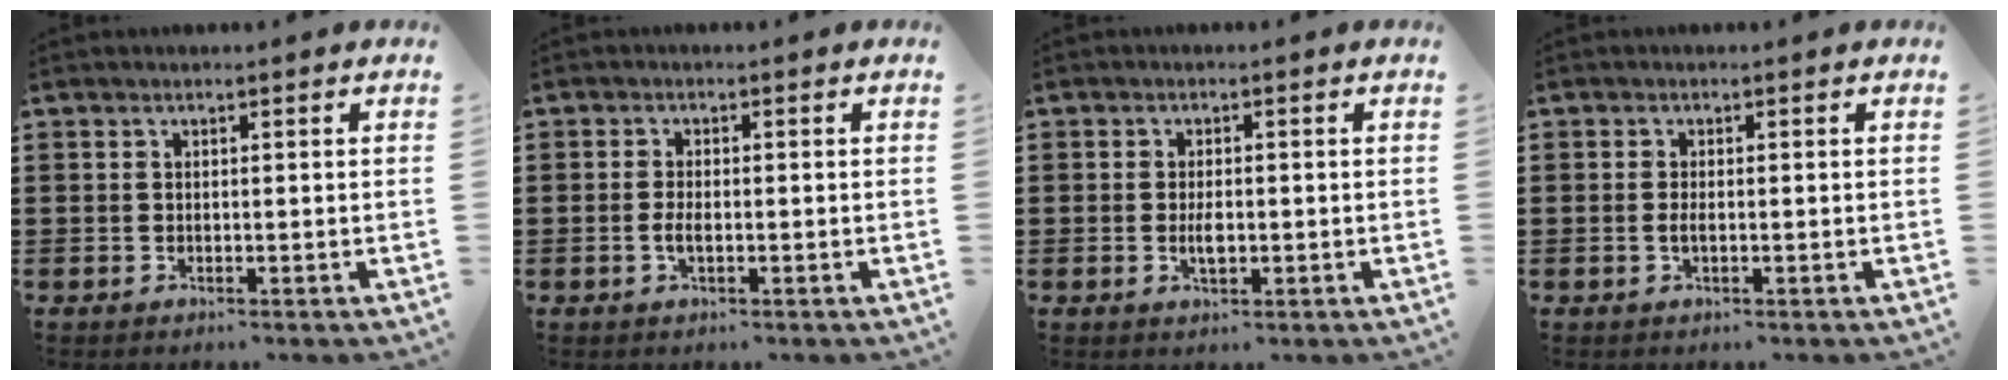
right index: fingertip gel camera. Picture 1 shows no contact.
{"total": 1.9, "force": [-0.5, 0.7, 1.7], "torque": [-0.039, -0.002, -0.011]}
{"total": 2.7, "force": [-0.4, 1.0, 2.4], "torque": [-0.045, 0.001, -0.007]}
{"total": 1.3, "force": [-0.3, 0.4, 1.2], "torque": [-0.029, -0.002, -0.008]}